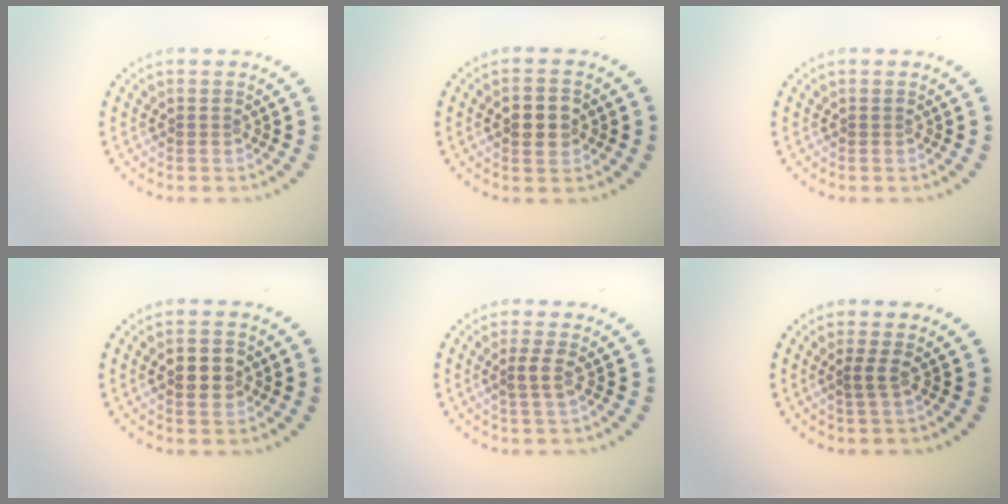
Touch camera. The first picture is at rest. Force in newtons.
{"total": 2.9, "press": 2.9, "slide": 0.2}
{"total": 0.0}
{"total": 2.7, "press": 2.7, "slide": 0.3}
{"total": 1.6, "press": 1.2, "slide": 1.0}
{"total": 1.1, "press": 0.7, "slide": 0.8}